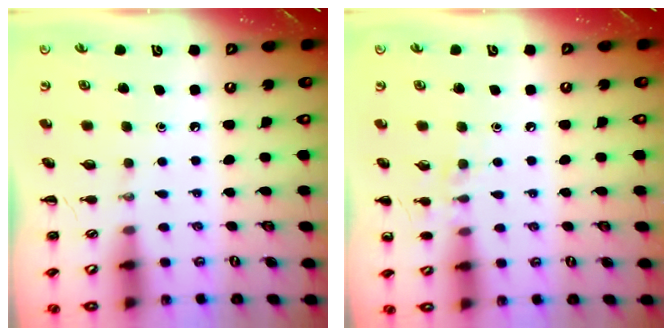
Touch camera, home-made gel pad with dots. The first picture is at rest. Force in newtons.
{"total": 6.8, "press": 6.5, "slide": 2.0}